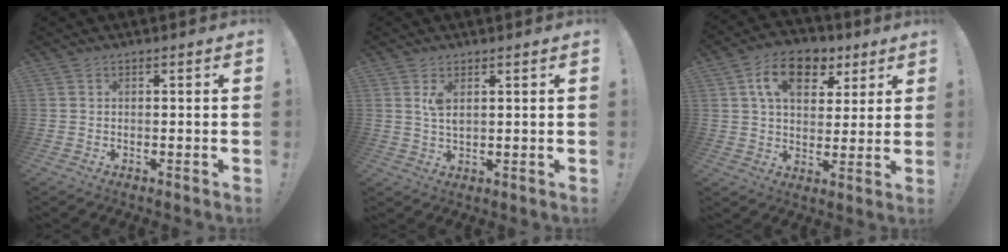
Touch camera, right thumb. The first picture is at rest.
{"total": 3.4, "force": [1.5, 1.3, 2.8], "torque": [-0.049, -0.005, 0.025]}
{"total": 13.2, "force": [6.2, 8.7, 7.8], "torque": [-0.119, -0.016, 0.114]}